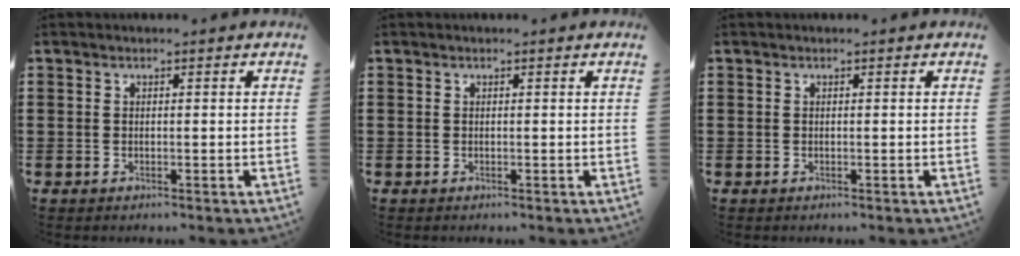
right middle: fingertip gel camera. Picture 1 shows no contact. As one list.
[{"total": 0.0}, {"total": 0.0}]